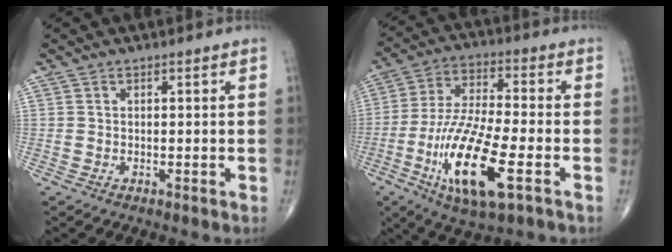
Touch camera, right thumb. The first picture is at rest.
{"total": 18.3, "force": [-6.4, 5.4, 16.3], "torque": [-0.333, 0.010, -0.110]}